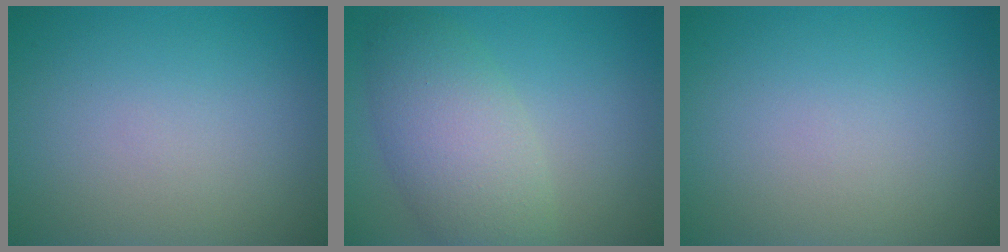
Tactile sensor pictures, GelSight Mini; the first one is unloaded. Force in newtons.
{"total": 6.1, "press": 6.0, "slide": 0.3}
{"total": 0.0}